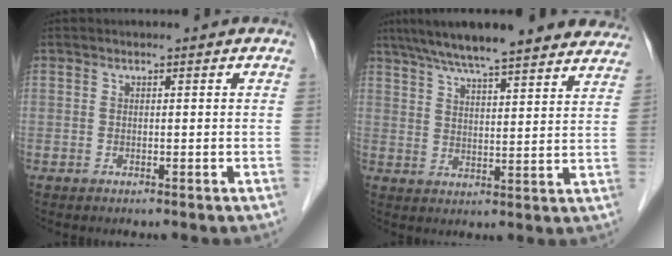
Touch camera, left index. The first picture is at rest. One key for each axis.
{"total": 22.8, "fx": 19.6, "fy": 3.1, "fz": 11.3, "tx": -0.175, "ty": 0.027, "tz": 0.257}